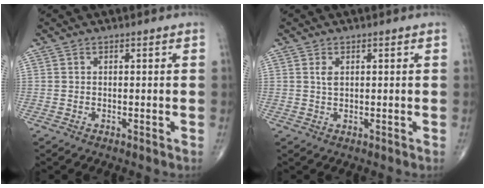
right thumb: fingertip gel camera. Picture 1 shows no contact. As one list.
[{"total": 1.5, "force": [0.5, 0.8, 1.1], "torque": [-0.021, 0.000, 0.012]}]